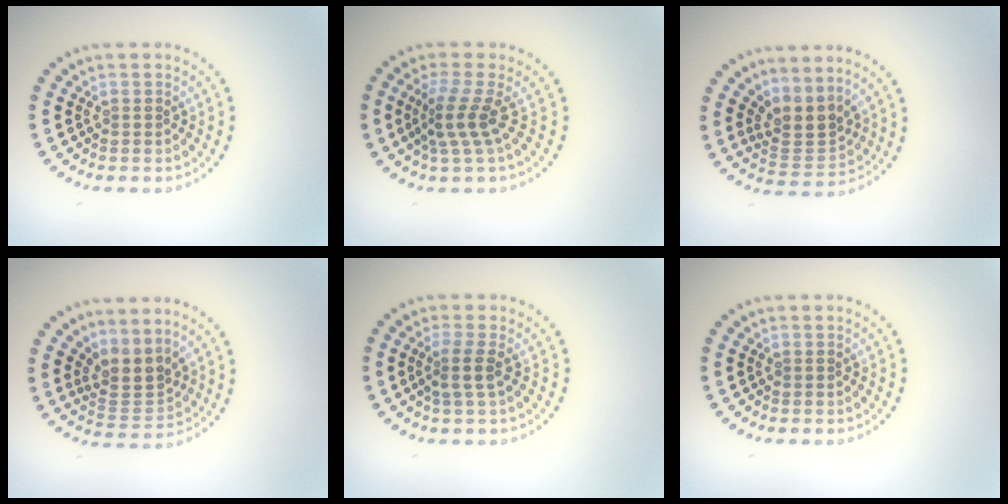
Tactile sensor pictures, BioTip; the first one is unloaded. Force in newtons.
{"total": 2.9, "press": 1.9, "slide": 2.2}
{"total": 3.1, "press": 2.2, "slide": 2.2}
{"total": 3.1, "press": 2.2, "slide": 2.2}
{"total": 2.0, "press": 1.5, "slide": 1.3}
{"total": 0.0}